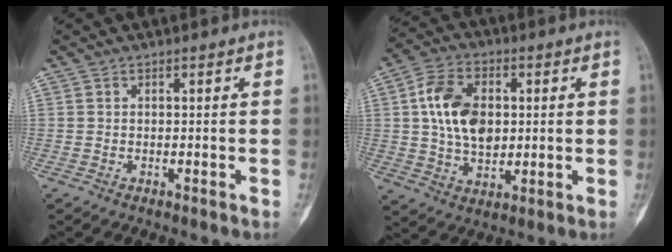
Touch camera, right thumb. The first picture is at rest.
{"total": 12.7, "force": [1.8, 8.4, 9.4], "torque": [-0.152, 0.002, 0.032]}